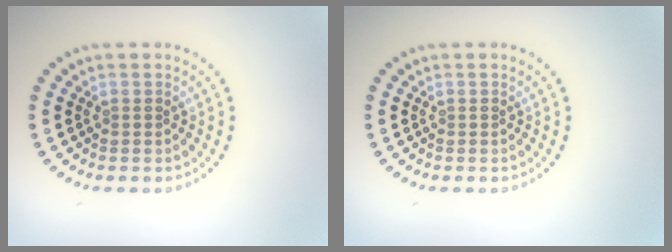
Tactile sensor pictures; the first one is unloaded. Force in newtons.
{"total": 0.0}